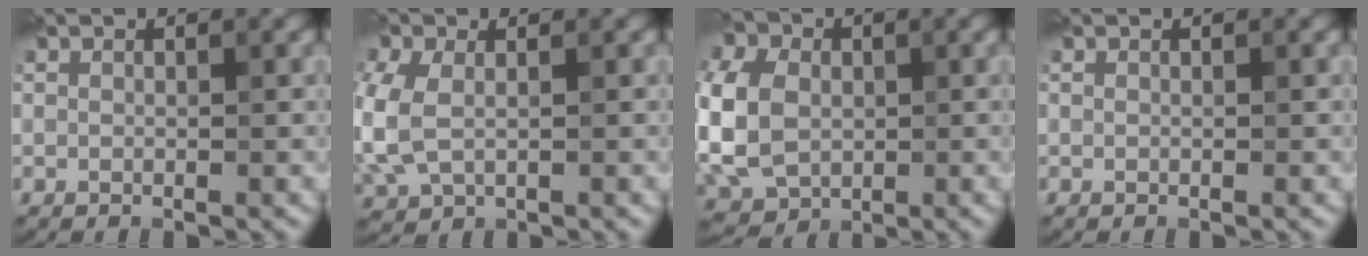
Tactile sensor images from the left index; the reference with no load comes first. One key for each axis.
{"total": 5.9, "fx": -0.8, "fy": 4.1, "fz": 4.2, "tx": -0.120, "ty": -0.011, "tz": 0.000}
{"total": 17.2, "fx": 1.2, "fy": 14.4, "fz": 9.4, "tx": -0.239, "ty": 0.018, "tz": -0.013}
{"total": 0.0}